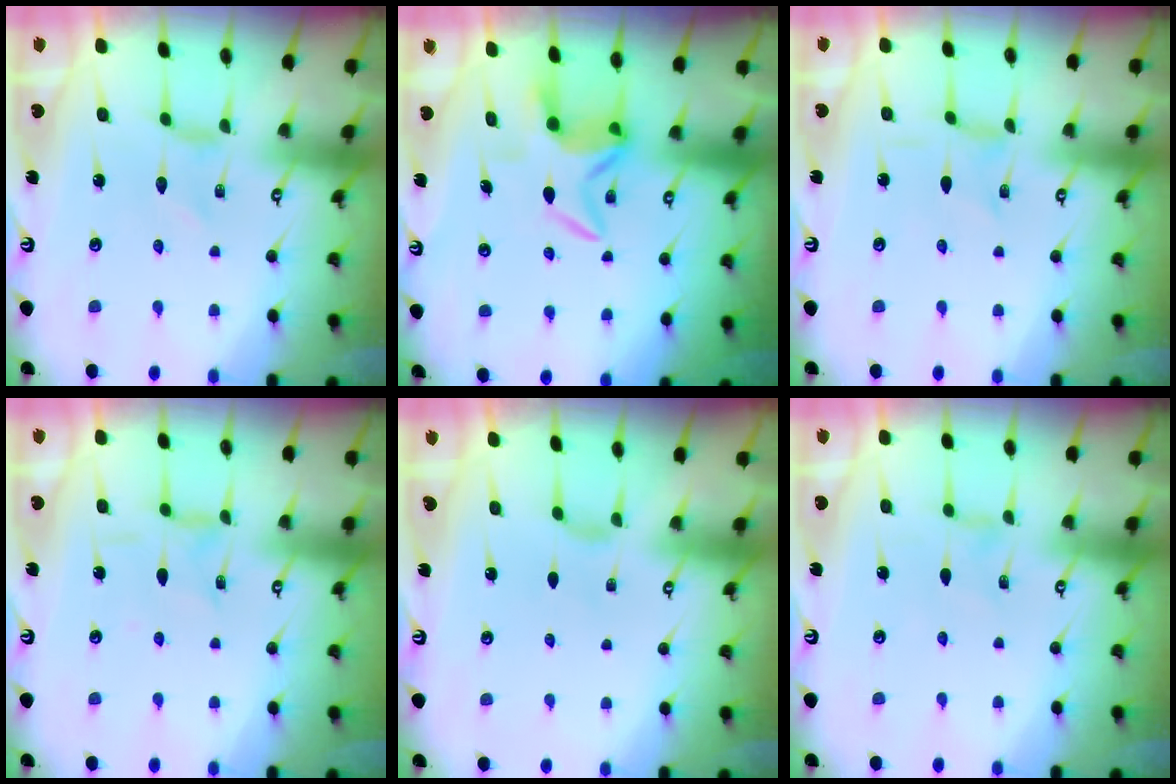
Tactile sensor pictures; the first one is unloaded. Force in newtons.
{"total": 5.7, "press": 5.7, "slide": 0.4}
{"total": 0.0}
{"total": 2.0, "press": 2.0, "slide": 0.3}
{"total": 1.8, "press": 1.7, "slide": 0.5}
{"total": 0.6, "press": 0.6, "slide": 0.2}